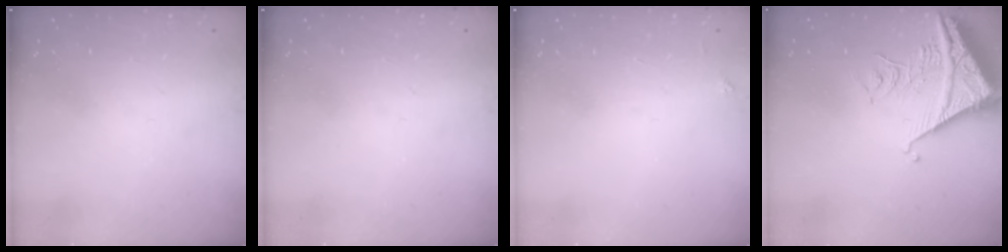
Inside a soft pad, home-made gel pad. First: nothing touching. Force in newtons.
{"total": 0.0}
{"total": 2.0, "press": 2.0, "slide": 0.3}
{"total": 9.1, "press": 9.1, "slide": 1.0}